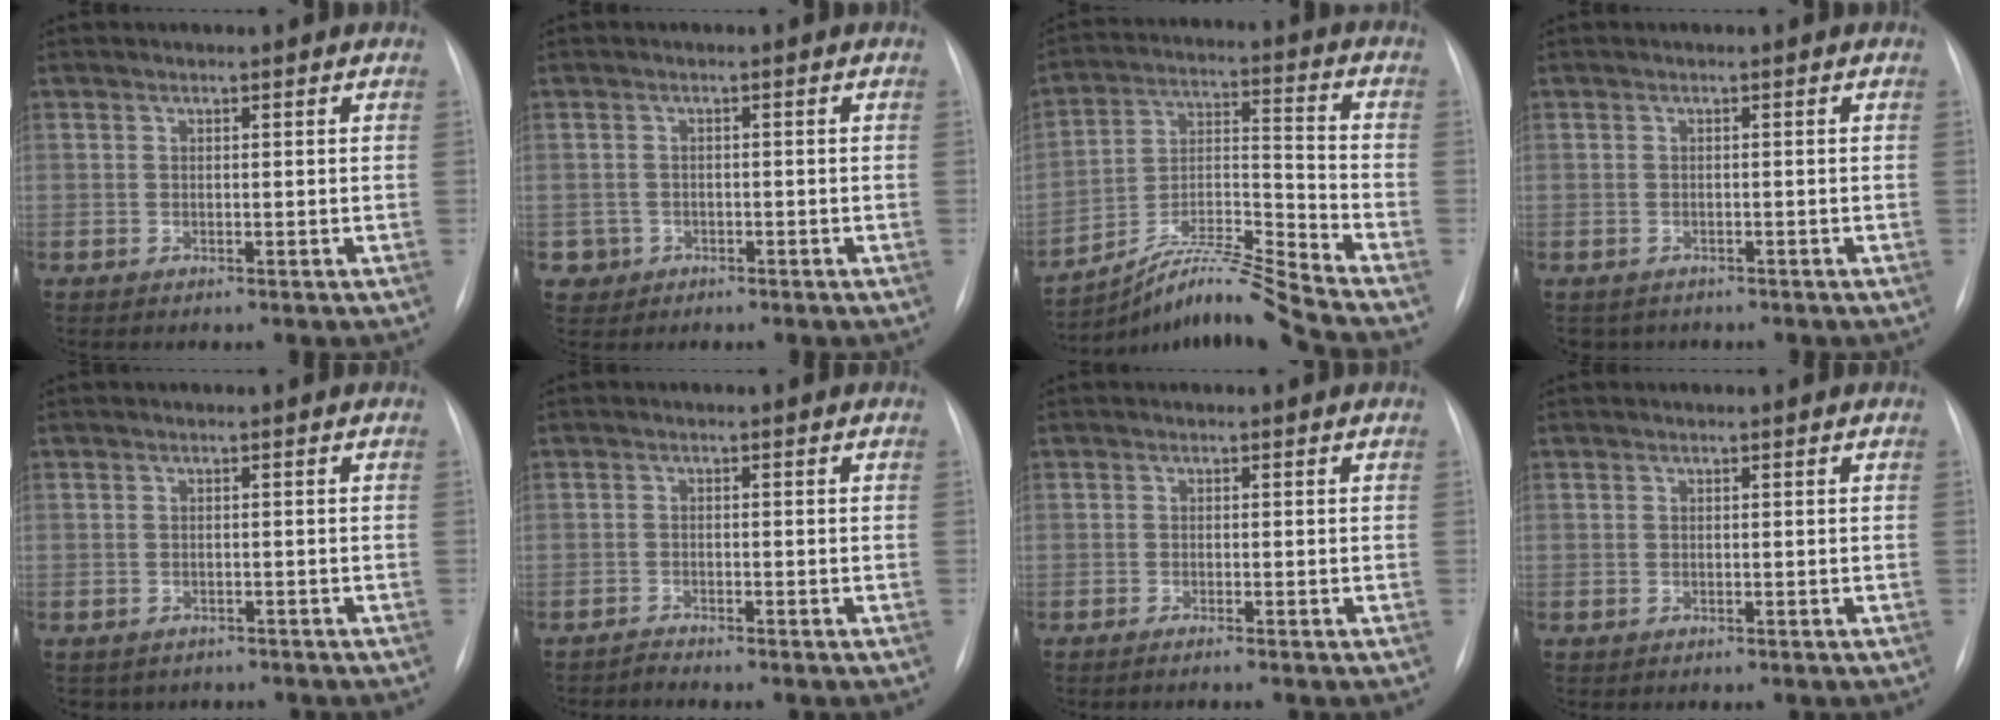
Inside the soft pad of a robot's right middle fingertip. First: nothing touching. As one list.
[{"total": 2.4, "force": [-1.0, 2.2, -0.2], "torque": [0.003, 0.008, -0.014]}, {"total": 12.3, "force": [-11.3, -3.2, 3.7], "torque": [-0.067, 0.016, -0.200]}, {"total": 2.7, "force": [-2.2, 1.5, 0.1], "torque": [-0.005, 0.000, -0.029]}, {"total": 3.9, "force": [-3.2, 2.1, 0.4], "torque": [-0.008, 0.007, -0.035]}, {"total": 1.2, "force": [-1.1, -0.3, -0.4], "torque": [0.004, -0.011, -0.020]}, {"total": 1.2, "force": [-0.9, -0.4, 0.7], "torque": [-0.015, -0.002, -0.014]}, {"total": 0.0}]